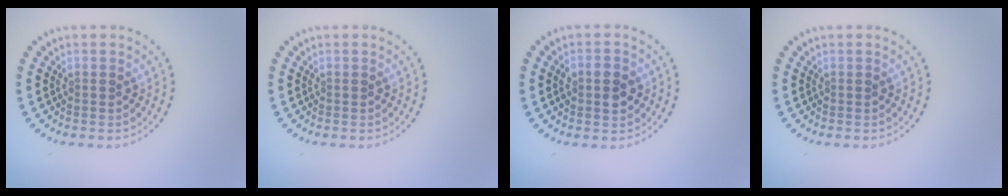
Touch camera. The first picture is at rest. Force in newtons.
{"total": 0.0}
{"total": 3.2, "press": 3.2, "slide": 0.1}
{"total": 0.0}